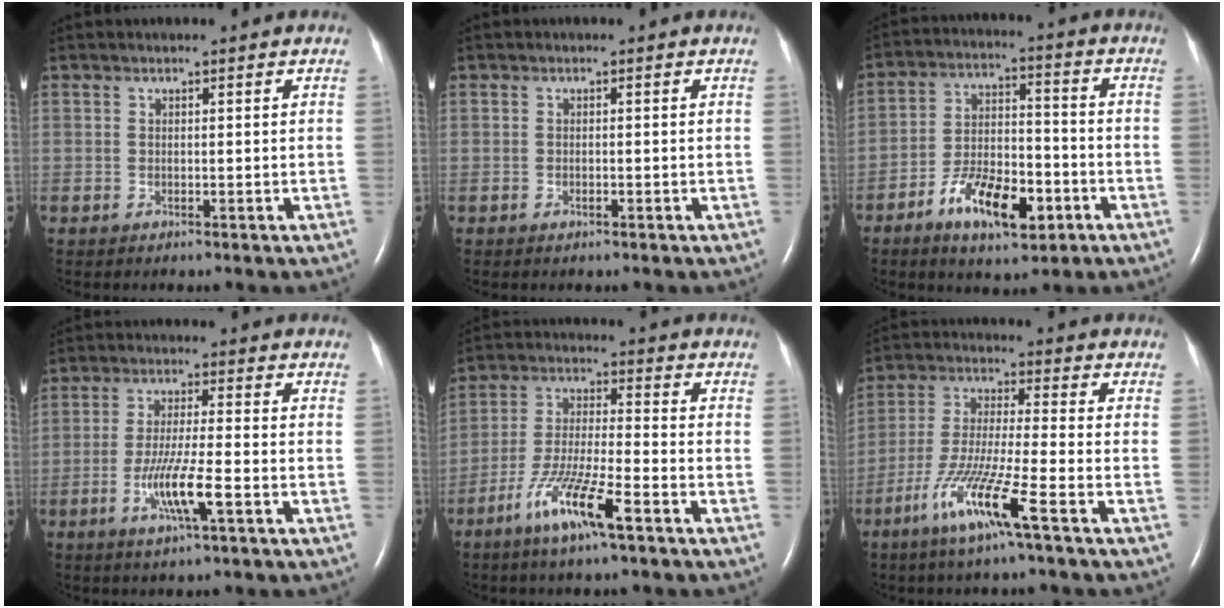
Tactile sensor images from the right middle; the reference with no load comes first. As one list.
[{"total": 0.6, "force": [-0.4, 0.3, 0.4], "torque": [-0.010, 0.000, -0.003]}, {"total": 11.5, "force": [-5.8, 4.5, 8.8], "torque": [-0.168, 0.006, -0.092]}, {"total": 7.5, "force": [-3.0, 0.2, 6.8], "torque": [-0.135, -0.012, -0.055]}, {"total": 10.7, "force": [-6.2, 1.0, 8.7], "torque": [-0.177, -0.014, -0.116]}, {"total": 11.2, "force": [-6.1, -0.4, 9.4], "torque": [-0.193, -0.021, -0.120]}]